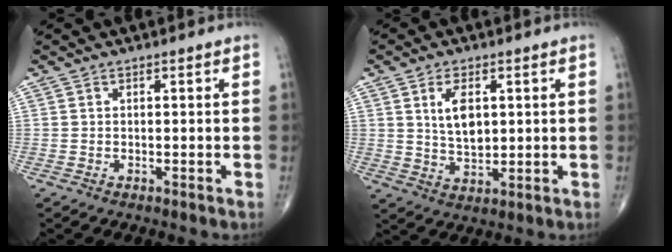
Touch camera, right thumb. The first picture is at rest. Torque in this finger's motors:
{"motor_torque": [-0.23, 0.51, 0.24, 0.23, -0.03]}